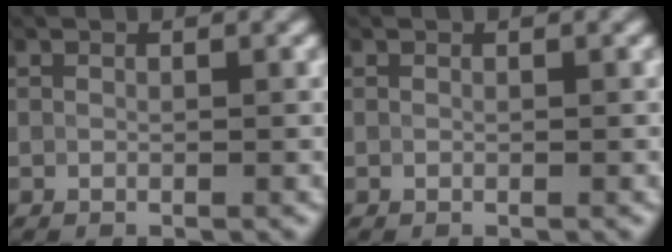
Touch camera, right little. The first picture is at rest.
{"total": 0.0}